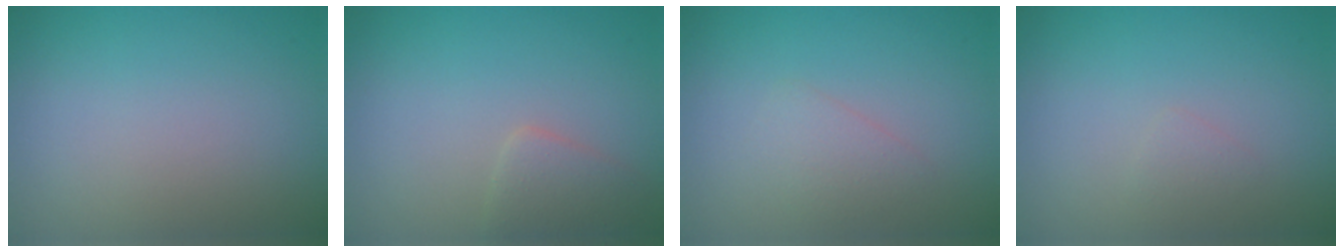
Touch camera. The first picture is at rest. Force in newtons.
{"total": 1.9, "press": 1.9, "slide": 0.0}
{"total": 1.5, "press": 1.5, "slide": 0.0}
{"total": 0.7, "press": 0.7, "slide": 0.1}